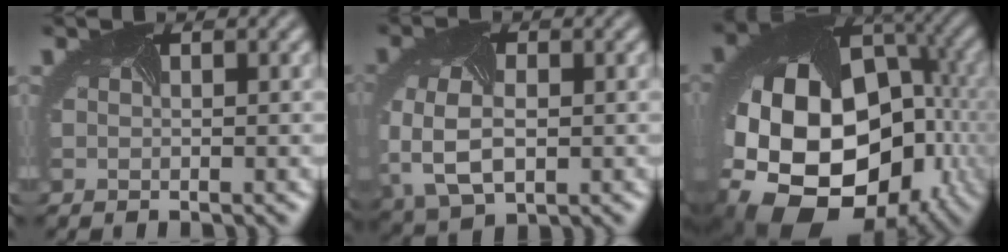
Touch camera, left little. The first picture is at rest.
{"total": 5.8, "force": [-0.9, 3.9, 4.2], "torque": [-0.119, -0.018, -0.008]}
{"total": 21.7, "force": [-5.1, 16.8, 12.8], "torque": [-0.225, -0.055, -0.092]}